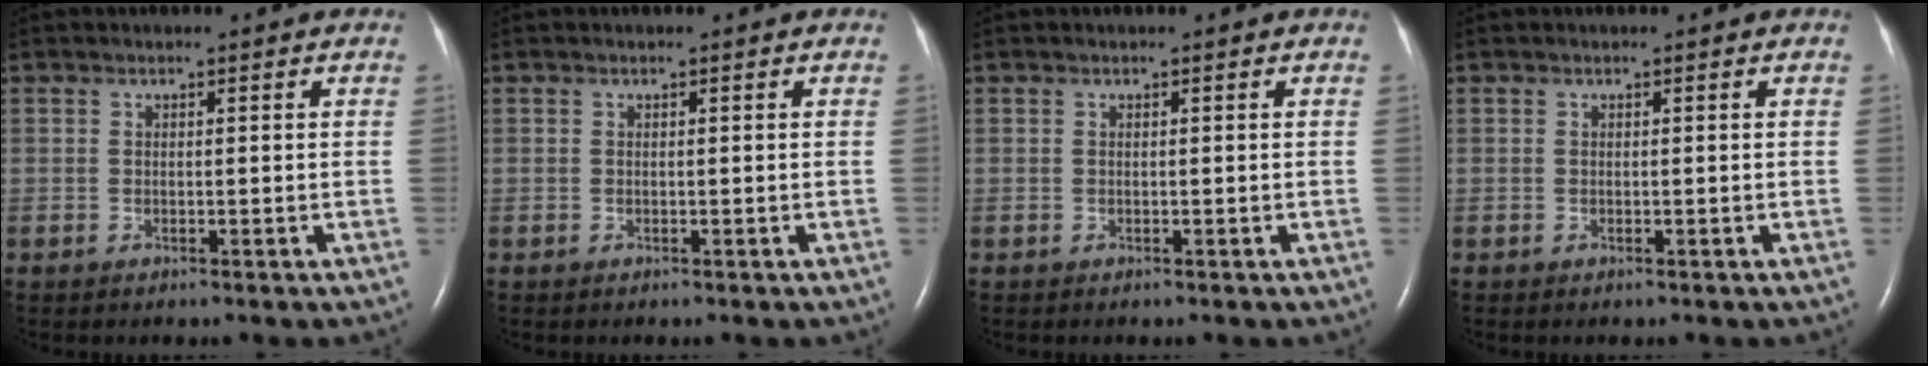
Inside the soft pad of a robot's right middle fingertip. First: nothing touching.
{"total": 0.0}
{"total": 0.0}
{"total": 0.0}